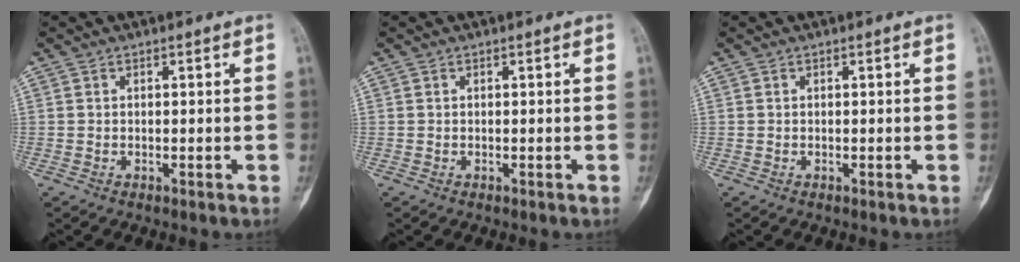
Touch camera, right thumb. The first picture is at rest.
{"total": 0.0}
{"total": 0.0}